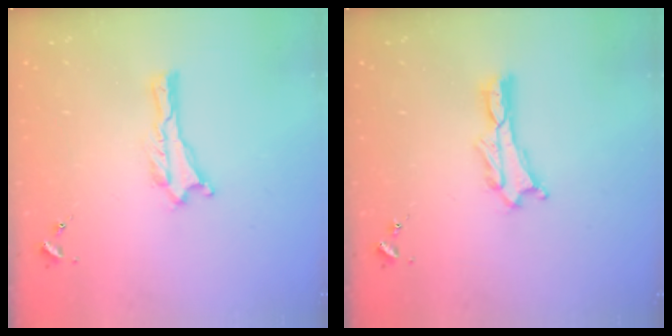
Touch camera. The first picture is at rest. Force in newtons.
{"total": 1.1, "press": 1.1, "slide": 0.2}